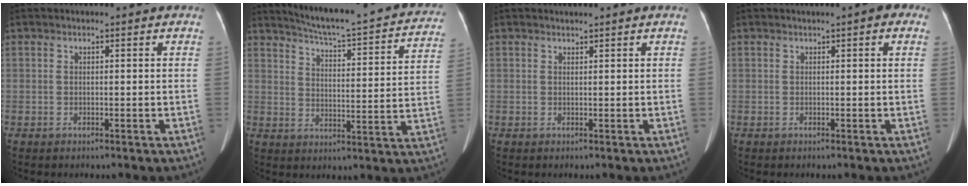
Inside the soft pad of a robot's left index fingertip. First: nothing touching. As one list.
[{"total": 24.1, "force": [21.8, 2.8, 9.7], "torque": [-0.142, -0.044, 0.271]}, {"total": 0.6, "force": [0.6, 0.0, 0.2], "torque": [-0.007, 0.002, 0.012]}, {"total": 2.3, "force": [1.1, 0.6, 2.0], "torque": [-0.021, 0.009, 0.008]}]